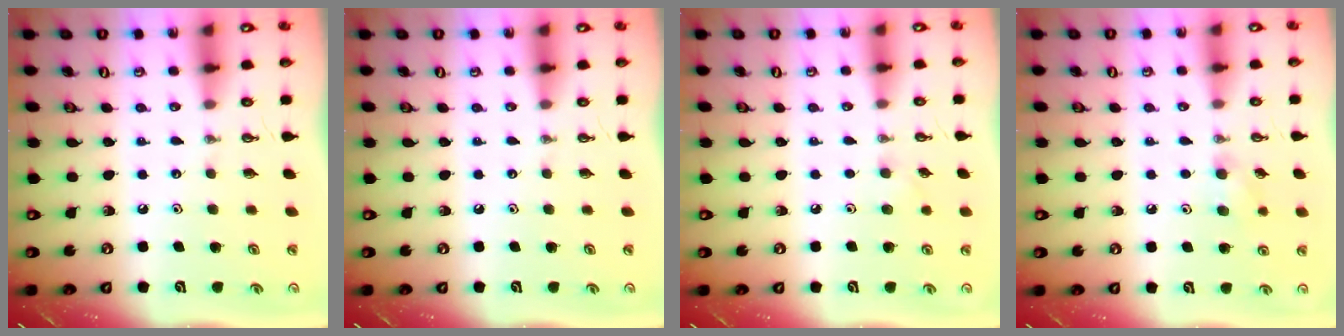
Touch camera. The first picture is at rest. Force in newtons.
{"total": 0.0}
{"total": 3.8, "press": 3.7, "slide": 0.8}
{"total": 7.1, "press": 6.9, "slide": 1.7}